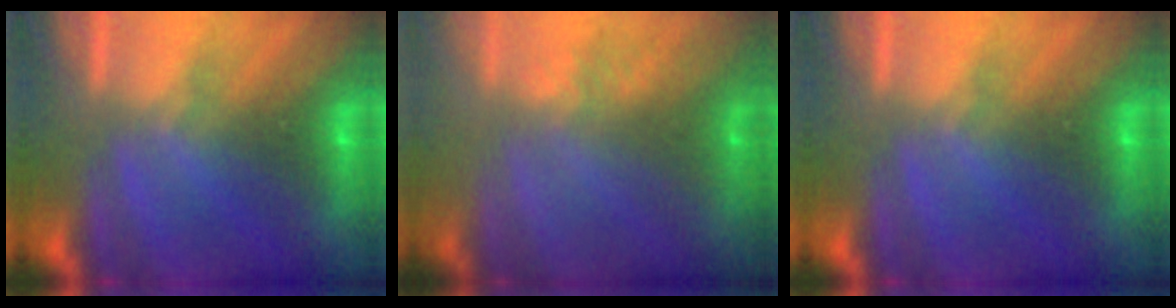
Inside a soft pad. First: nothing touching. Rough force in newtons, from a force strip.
{"total": 2.6}
{"total": 0.0}